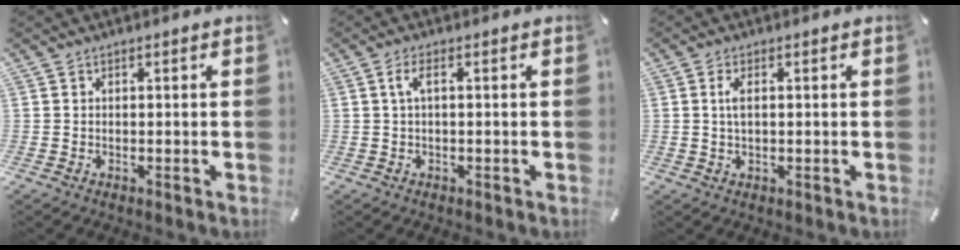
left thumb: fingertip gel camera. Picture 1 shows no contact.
{"total": 3.0, "force": [0.3, 0.6, 2.9], "torque": [-0.055, 0.003, 0.004]}
{"total": 2.8, "force": [0.5, 1.0, 2.6], "torque": [-0.062, 0.000, 0.004]}